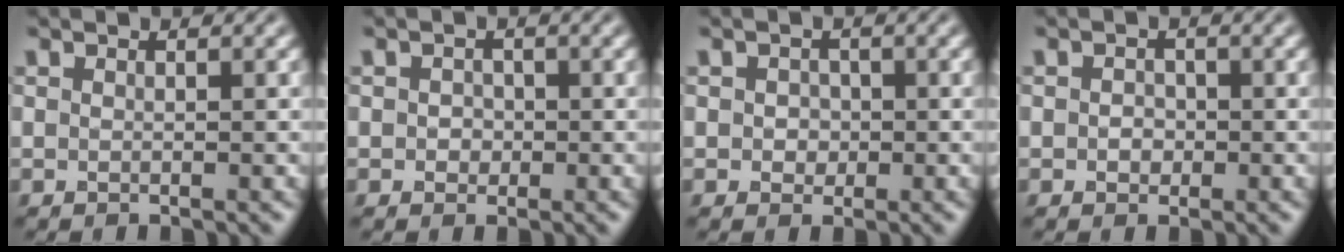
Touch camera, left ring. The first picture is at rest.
{"total": 1.2, "force": [0.0, 1.1, 0.5], "torque": [-0.005, -0.002, -0.003]}
{"total": 1.4, "force": [0.0, 1.2, 0.6], "torque": [-0.009, -0.002, -0.003]}
{"total": 1.3, "force": [-0.1, 1.1, 0.6], "torque": [-0.009, -0.003, -0.005]}